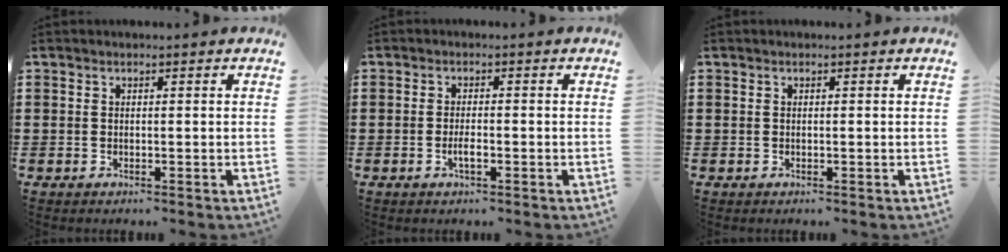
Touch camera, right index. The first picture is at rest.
{"total": 2.1, "force": [-0.9, 0.5, 1.9], "torque": [-0.034, 0.000, -0.015]}
{"total": 0.0}